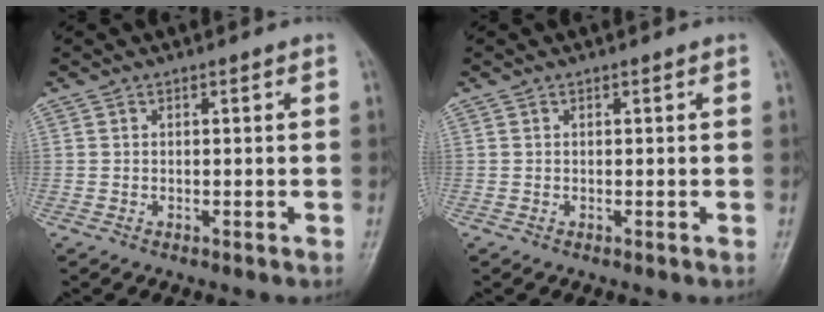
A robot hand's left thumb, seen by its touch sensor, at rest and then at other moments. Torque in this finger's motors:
{"motor_torque": [0.06, 0.08, -0.13, -0.05, 0.00]}